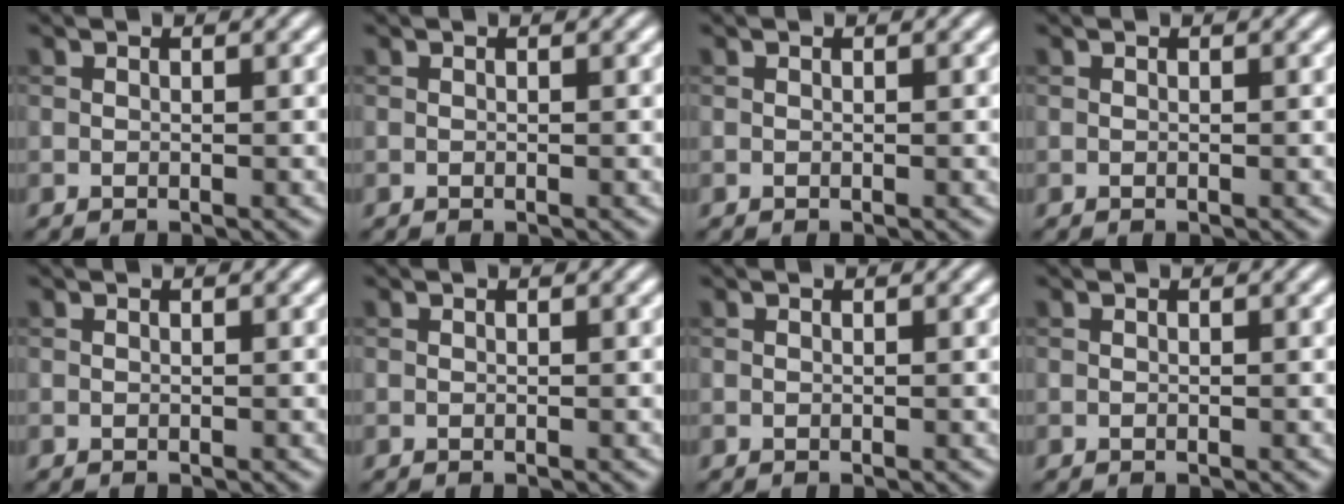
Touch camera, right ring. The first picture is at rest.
{"total": 0.0}
{"total": 0.0}
{"total": 0.0}
{"total": 0.0}
{"total": 0.0}
{"total": 0.0}
{"total": 0.0}